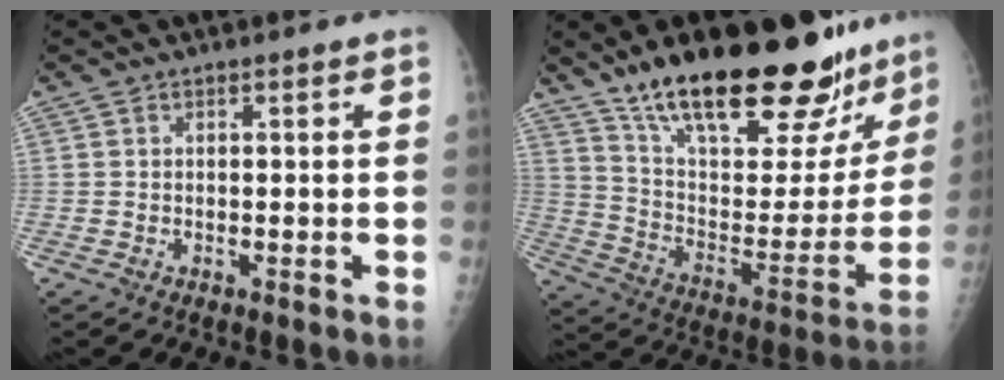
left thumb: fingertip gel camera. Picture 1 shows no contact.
{"total": 31.4, "force": [23.1, 10.7, 18.3], "torque": [-0.242, -0.083, 0.352]}